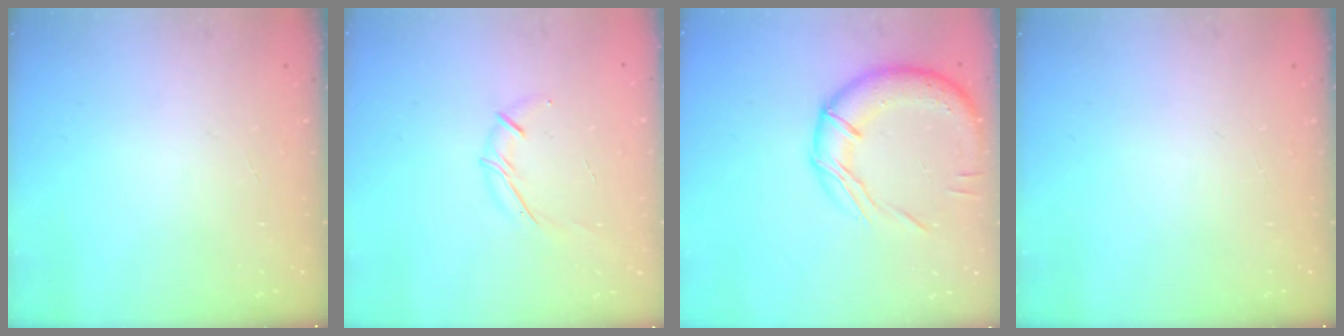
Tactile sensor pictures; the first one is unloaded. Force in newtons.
{"total": 6.7, "press": 6.6, "slide": 1.4}
{"total": 17.1, "press": 17.0, "slide": 1.9}
{"total": 0.0}